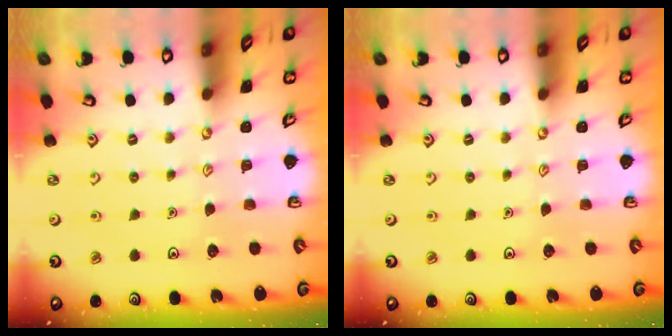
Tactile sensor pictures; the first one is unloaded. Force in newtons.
{"total": 0.0}